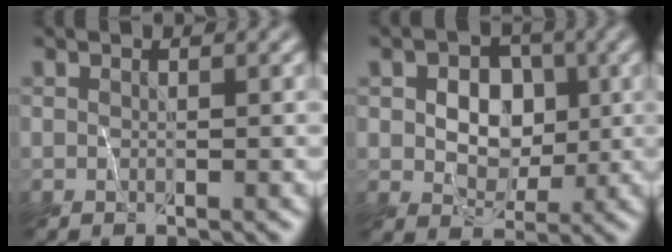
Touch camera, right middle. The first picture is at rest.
{"total": 5.2, "force": [0.4, 3.9, 3.4], "torque": [-0.049, 0.001, 0.004]}